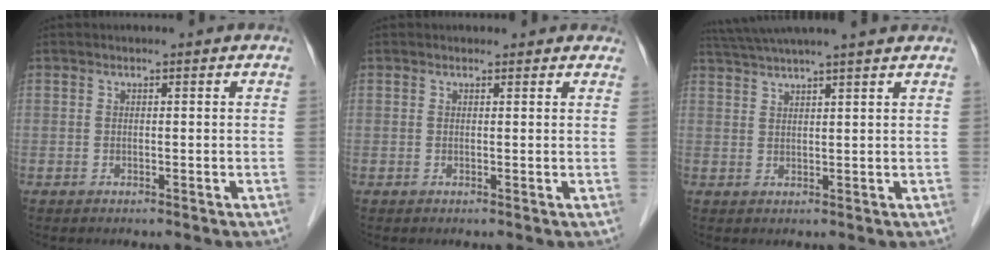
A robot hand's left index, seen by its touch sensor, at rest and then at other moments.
{"total": 3.0, "force": [2.7, 1.2, 0.5], "torque": [-0.001, 0.008, 0.018]}
{"total": 13.3, "force": [11.7, -0.3, 6.2], "torque": [-0.115, 0.039, 0.168]}